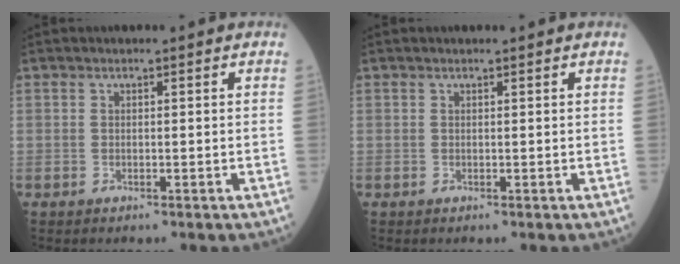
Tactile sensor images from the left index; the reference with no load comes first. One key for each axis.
{"total": 1.4, "fx": 1.3, "fy": 0.1, "fz": 0.5, "tx": -0.008, "ty": 0.011, "tz": 0.018}